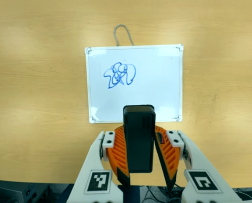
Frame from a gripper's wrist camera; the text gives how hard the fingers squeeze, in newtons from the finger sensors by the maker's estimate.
{"total": 7.9, "left": 7.6, "right": 8.3}